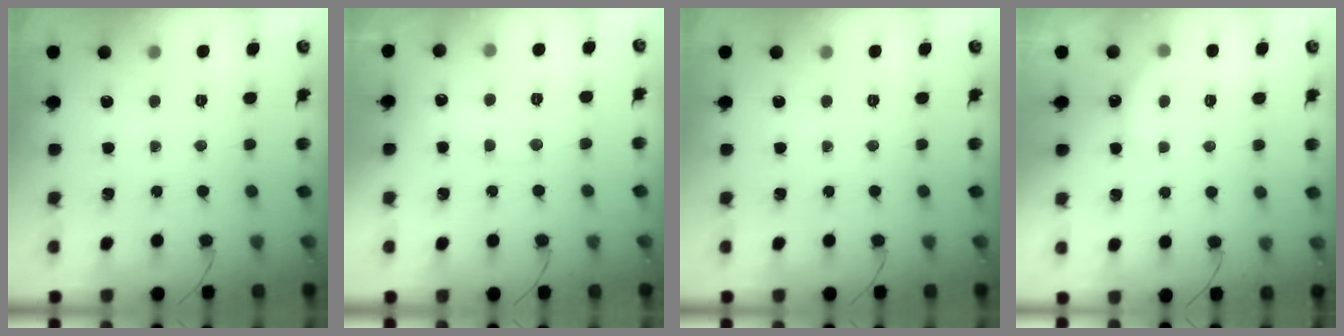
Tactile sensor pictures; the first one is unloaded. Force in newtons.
{"total": 8.7, "press": 8.6, "slide": 1.2}
{"total": 0.0}
{"total": 4.7, "press": 4.6, "slide": 0.9}